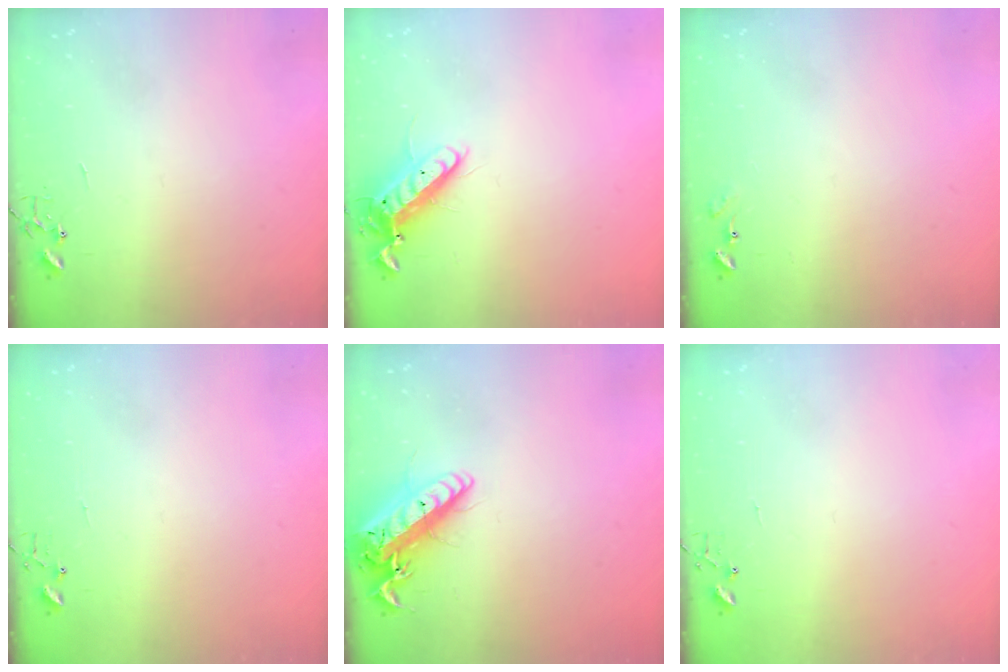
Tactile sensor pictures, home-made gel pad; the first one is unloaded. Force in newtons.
{"total": 12.2, "press": 12.0, "slide": 2.3}
{"total": 6.9, "press": 6.8, "slide": 0.6}
{"total": 5.0, "press": 5.0, "slide": 0.4}
{"total": 19.7, "press": 19.5, "slide": 2.7}
{"total": 3.8, "press": 3.8, "slide": 0.5}